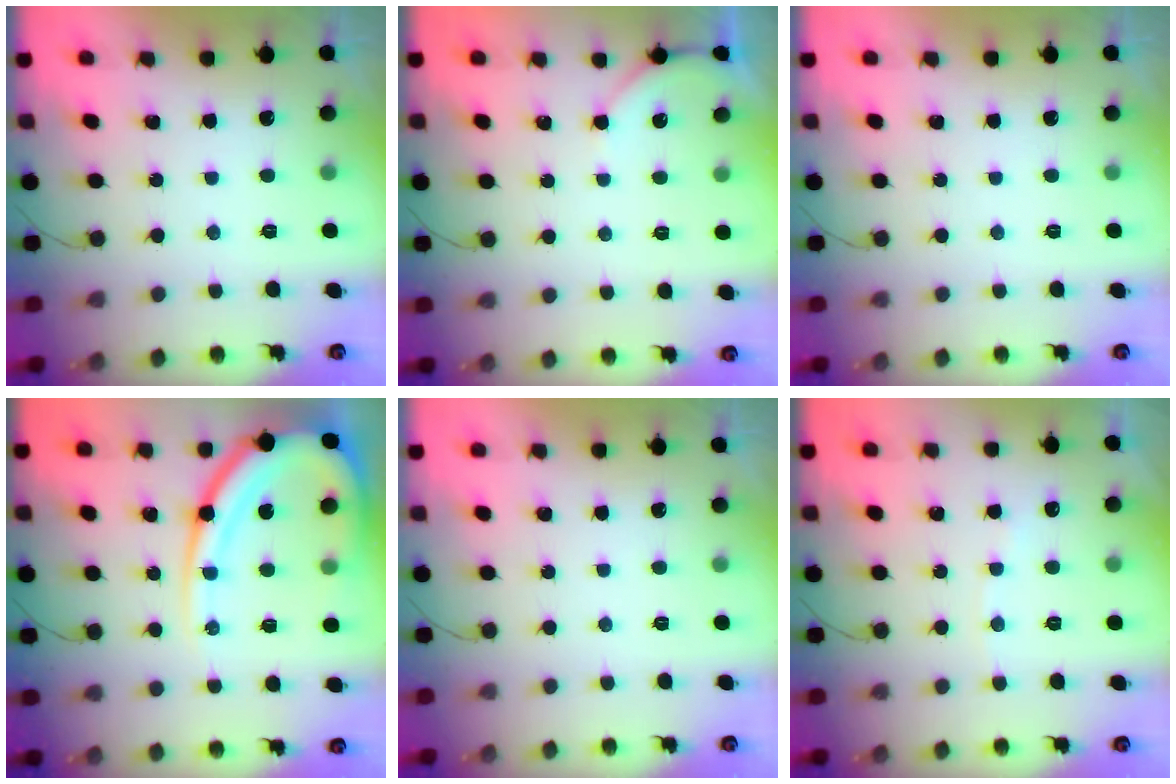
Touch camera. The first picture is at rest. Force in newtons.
{"total": 3.7, "press": 3.7, "slide": 0.6}
{"total": 0.0}
{"total": 19.1, "press": 19.0, "slide": 1.6}
{"total": 0.0}
{"total": 4.3, "press": 4.3, "slide": 0.6}